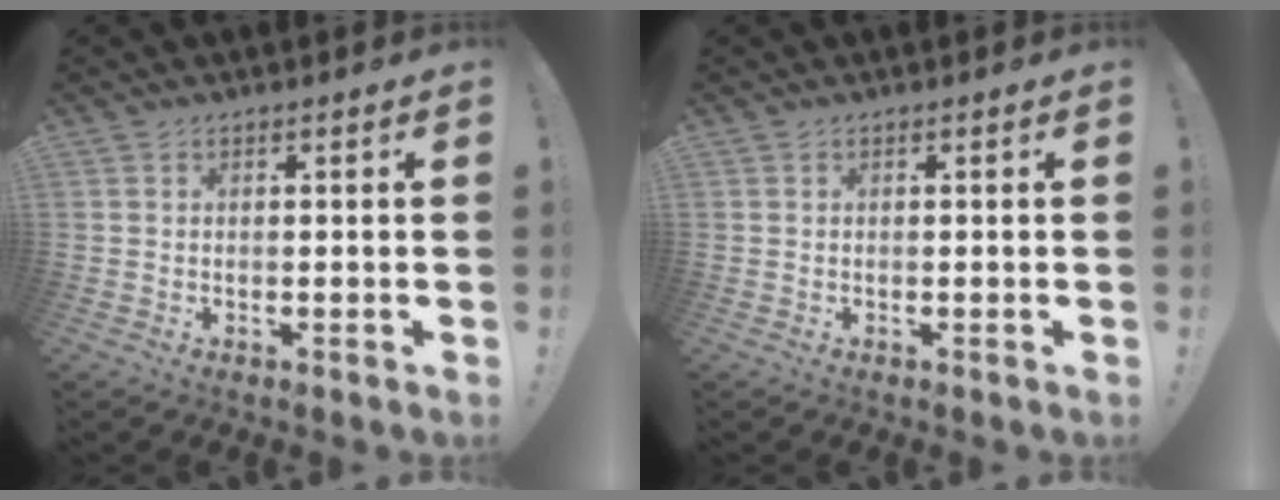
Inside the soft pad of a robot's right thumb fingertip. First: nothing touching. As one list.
[{"total": 0.0}]